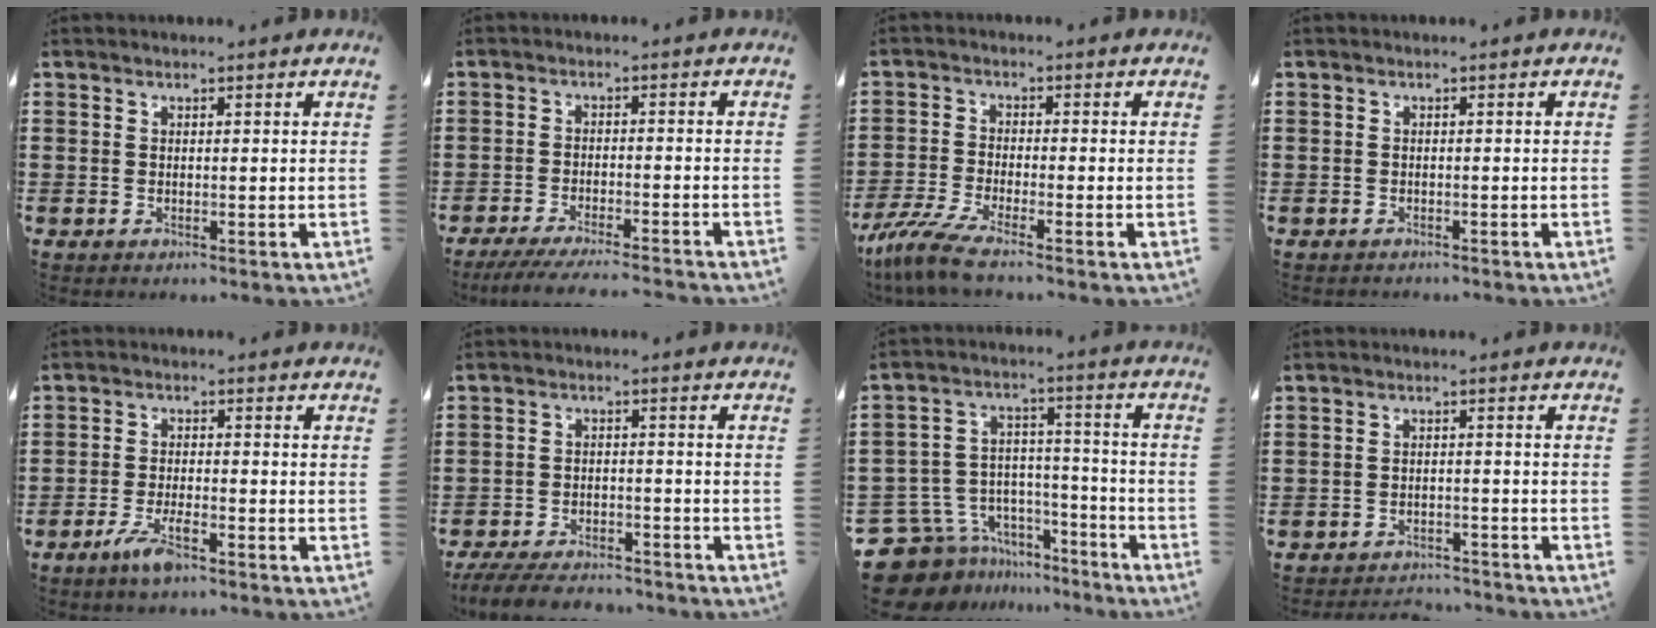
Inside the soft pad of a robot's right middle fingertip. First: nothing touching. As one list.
[{"total": 4.6, "force": [-4.3, 0.0, 1.6], "torque": [-0.039, -0.014, -0.085]}, {"total": 5.3, "force": [-4.3, 0.4, 3.0], "torque": [-0.085, -0.022, -0.091]}, {"total": 1.0, "force": [-0.8, 0.5, -0.2], "torque": [0.004, 0.004, -0.020]}, {"total": 4.7, "force": [-2.8, 1.2, 3.6], "torque": [-0.077, -0.002, -0.055]}, {"total": 5.4, "force": [-5.1, 1.0, 1.3], "torque": [-0.031, 0.003, -0.105]}, {"total": 9.1, "force": [-7.3, 5.3, 1.2], "torque": [-0.057, 0.006, -0.141]}, {"total": 2.9, "force": [-2.8, 0.4, -0.1], "torque": [-0.005, -0.002, -0.061]}]